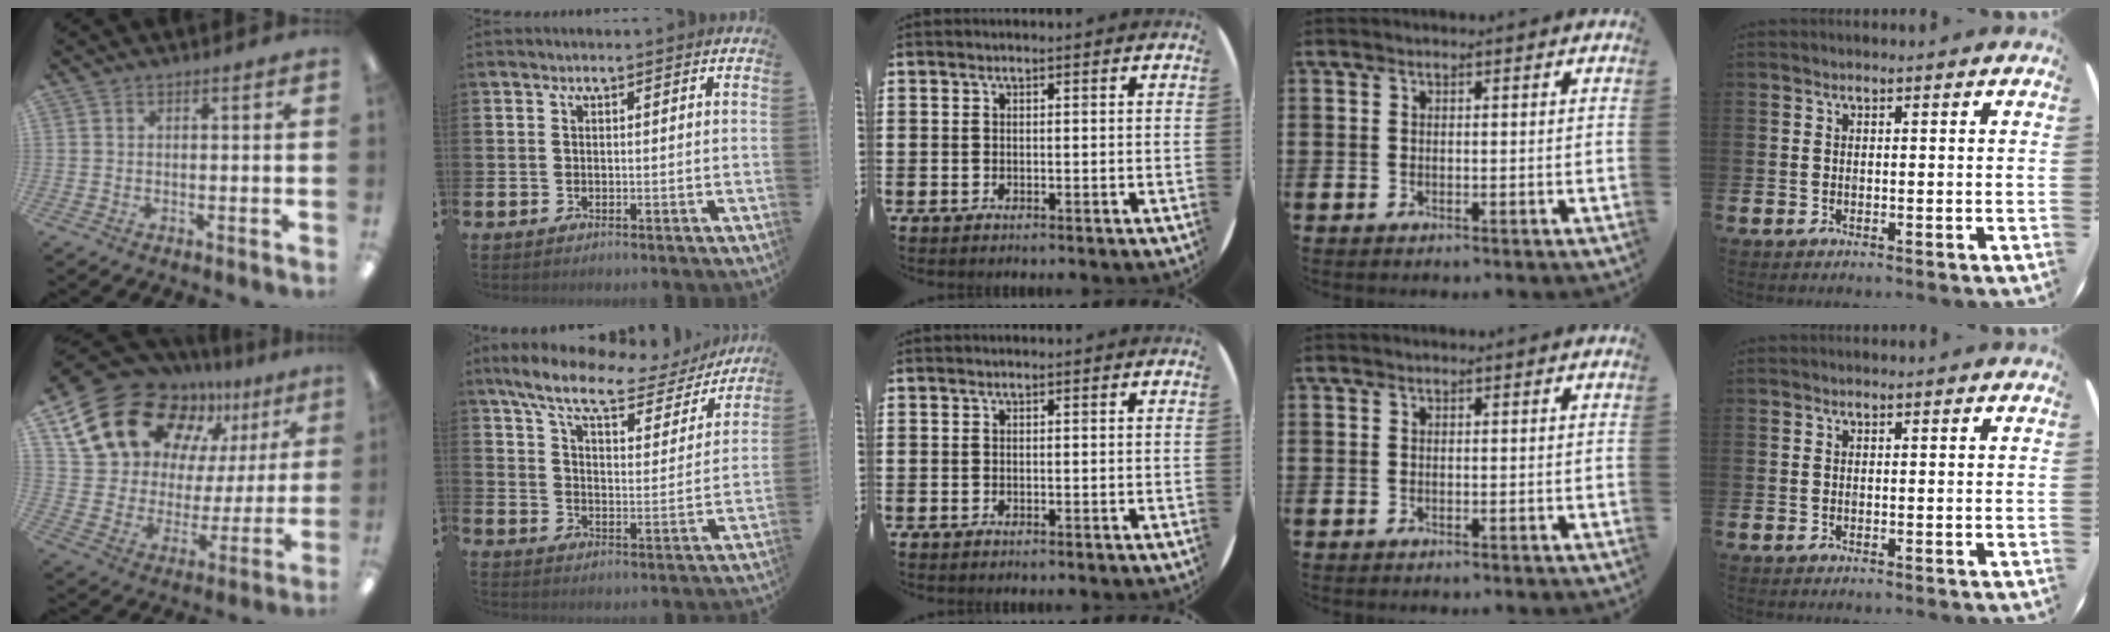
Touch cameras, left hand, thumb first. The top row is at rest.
{"thumb": {"total": 19.7, "force": [13.5, 11.3, 8.9], "torque": [-0.178, -0.079, 0.254]}, "index": {"total": 9.4, "force": [7.8, 2.3, 4.6], "torque": [-0.114, -0.044, 0.130]}}